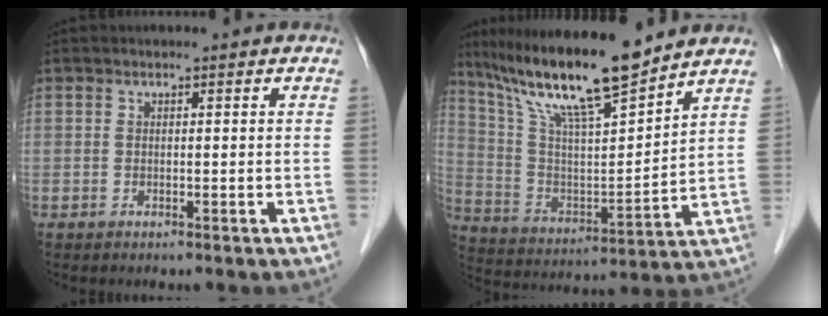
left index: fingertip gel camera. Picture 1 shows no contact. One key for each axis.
{"total": 17.0, "fx": 13.7, "fy": 1.0, "fz": 10.0, "tx": -0.186, "ty": 0.001, "tz": 0.251}